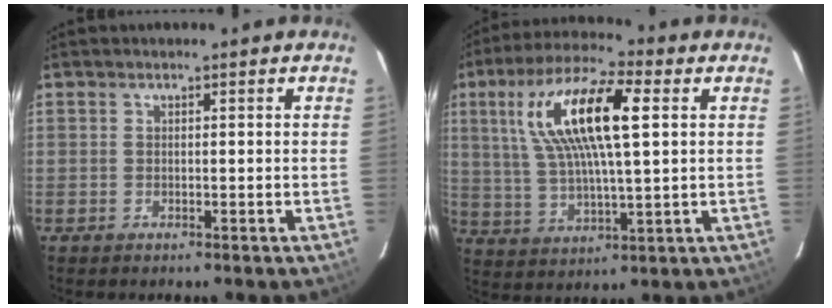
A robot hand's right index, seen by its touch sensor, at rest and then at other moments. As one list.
[{"total": 17.0, "force": [5.1, 4.8, 15.5], "torque": [-0.300, 0.022, 0.095]}]